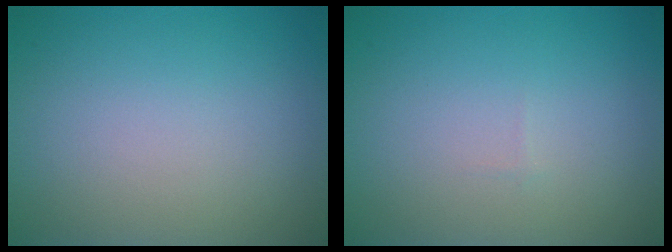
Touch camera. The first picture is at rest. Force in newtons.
{"total": 0.0}